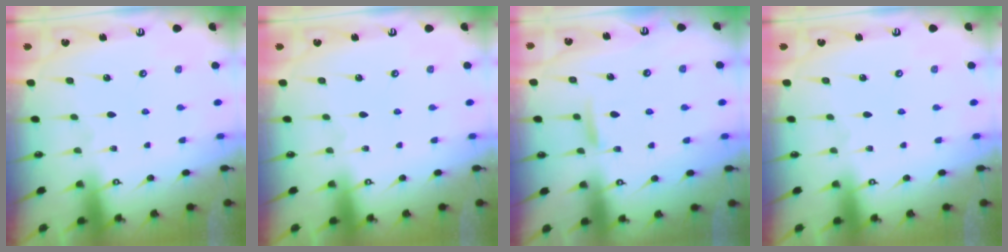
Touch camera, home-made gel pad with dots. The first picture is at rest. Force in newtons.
{"total": 0.0}
{"total": 7.2, "press": 7.1, "slide": 1.0}
{"total": 0.0}